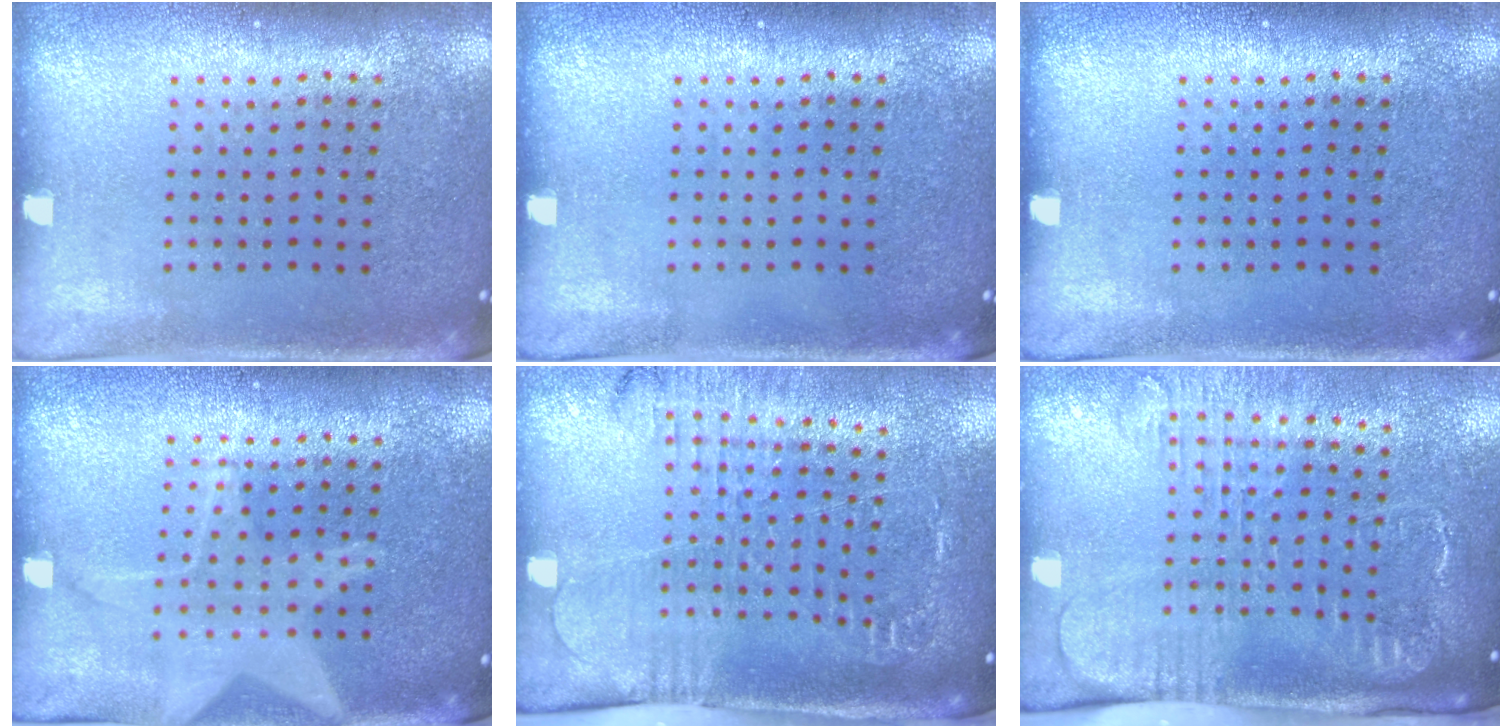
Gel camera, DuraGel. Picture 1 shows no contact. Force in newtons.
{"total": 0.0}
{"total": 0.0}
{"total": 1.5, "press": 1.4, "slide": 0.3}
{"total": 1.9, "press": 1.8, "slide": 0.8}
{"total": 2.6, "press": 2.0, "slide": 1.7}